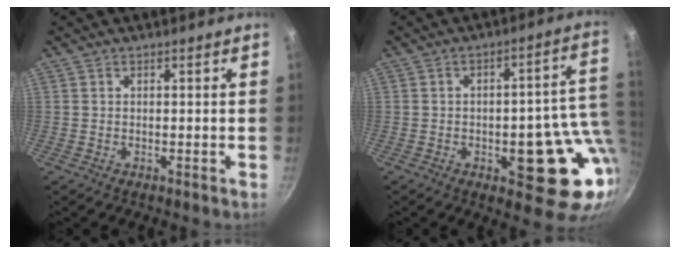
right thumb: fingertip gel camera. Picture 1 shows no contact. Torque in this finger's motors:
{"motor_torque": [2.20, 1.62, 1.76, -0.43, 0.33]}